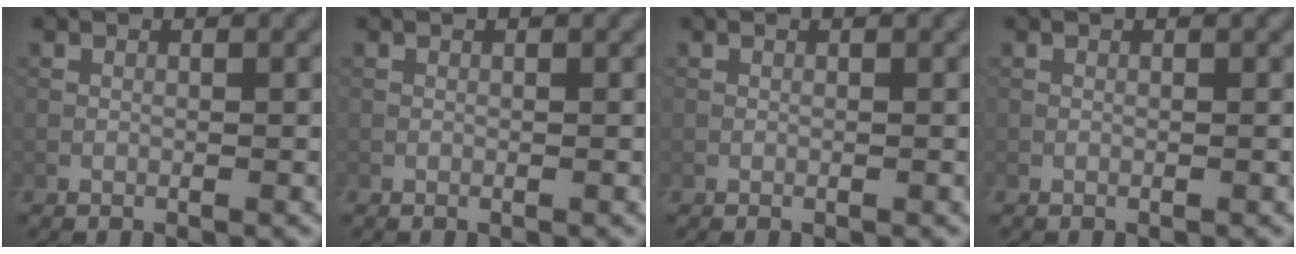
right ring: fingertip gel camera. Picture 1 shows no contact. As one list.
[{"total": 0.0}, {"total": 0.0}, {"total": 0.0}]